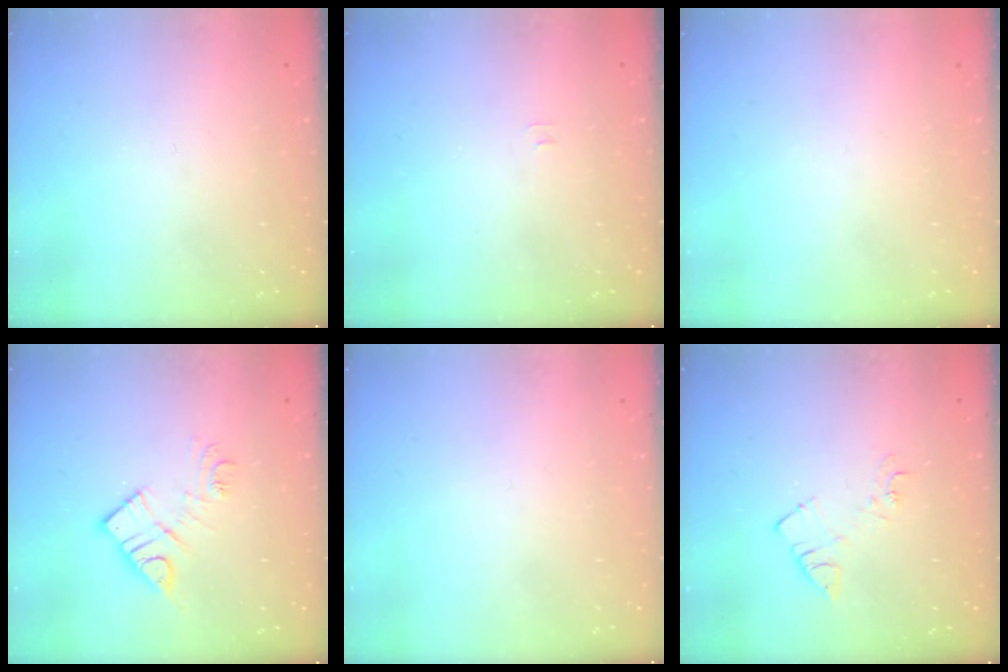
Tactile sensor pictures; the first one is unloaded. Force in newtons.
{"total": 2.9, "press": 2.9, "slide": 0.3}
{"total": 1.8, "press": 1.7, "slide": 0.1}
{"total": 11.1, "press": 11.1, "slide": 0.8}
{"total": 1.8, "press": 1.8, "slide": 0.1}
{"total": 7.5, "press": 7.5, "slide": 0.7}